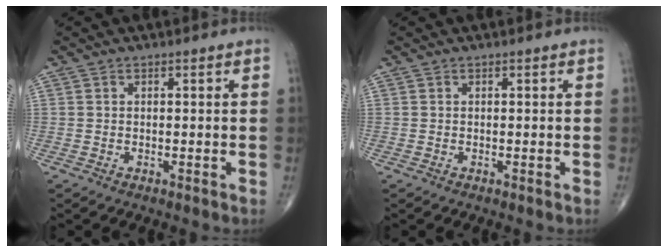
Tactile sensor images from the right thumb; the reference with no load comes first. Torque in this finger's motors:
{"motor_torque": [-0.10, -0.07, 0.00, 0.00, 0.00]}